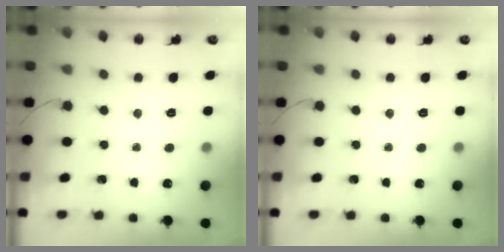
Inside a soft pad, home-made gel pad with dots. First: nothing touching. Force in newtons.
{"total": 0.0}